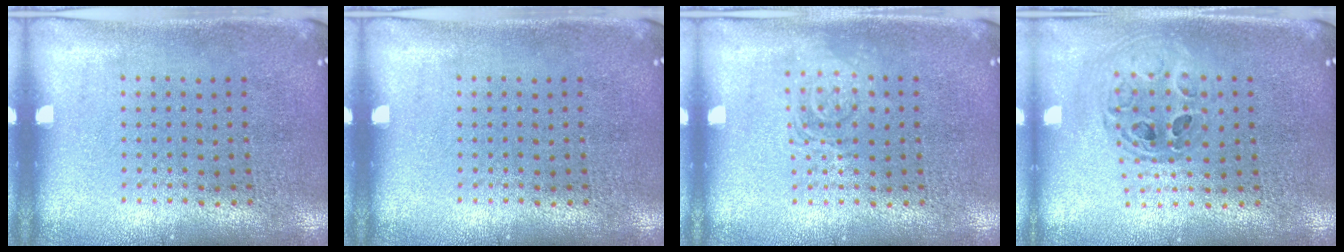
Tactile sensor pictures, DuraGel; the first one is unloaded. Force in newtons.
{"total": 0.0}
{"total": 2.0, "press": 2.0, "slide": 0.3}
{"total": 0.7, "press": 0.7, "slide": 0.1}